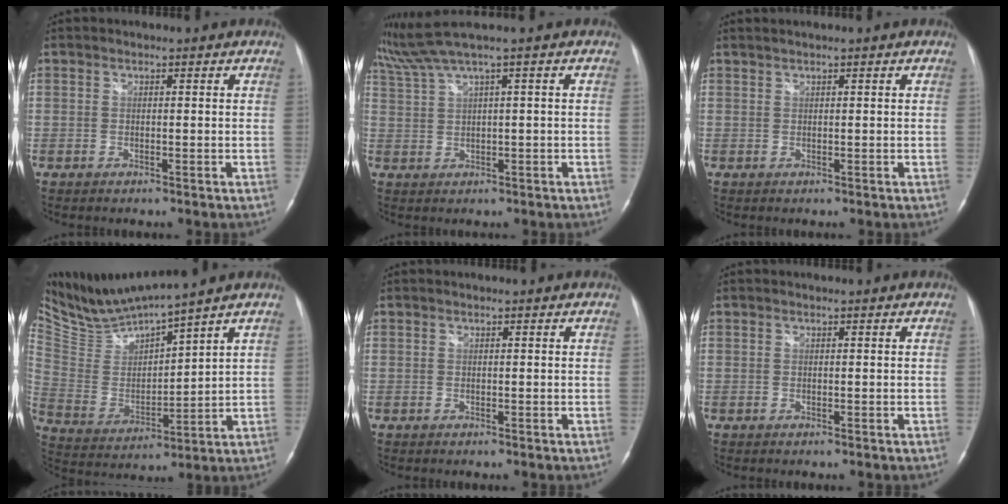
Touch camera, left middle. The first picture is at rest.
{"total": 4.3, "force": [3.2, -1.7, 2.4], "torque": [-0.068, 0.023, 0.077]}
{"total": 0.8, "force": [0.7, -0.1, 0.4], "torque": [-0.010, 0.008, 0.018]}
{"total": 10.6, "force": [10.3, -1.2, 2.4], "torque": [-0.068, -0.008, 0.220]}
{"total": 0.0}
{"total": 0.0}